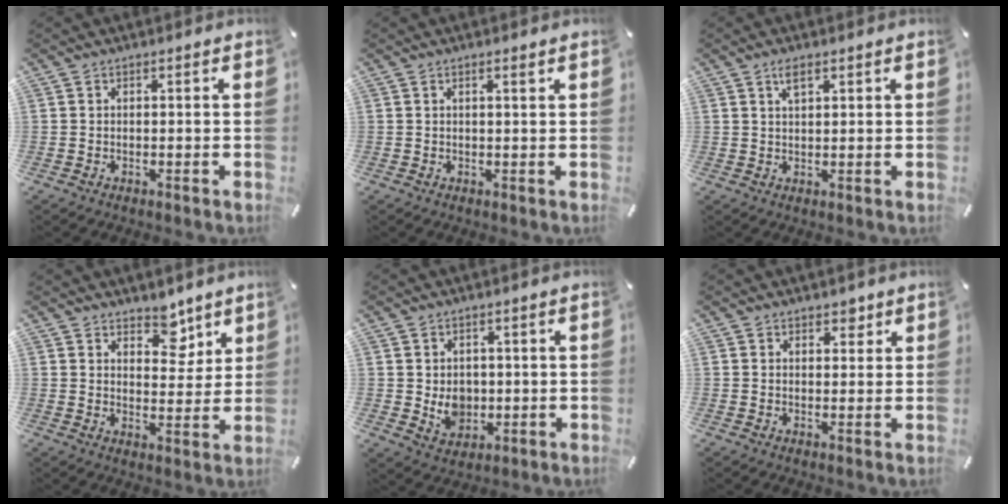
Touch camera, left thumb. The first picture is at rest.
{"total": 1.1, "force": [0.6, 0.0, 0.9], "torque": [-0.017, -0.001, 0.010]}
{"total": 2.7, "force": [1.6, 1.0, 1.9], "torque": [-0.041, 0.001, 0.029]}
{"total": 7.1, "force": [5.4, 4.3, 1.7], "torque": [-0.001, -0.041, 0.093]}
{"total": 5.8, "force": [0.2, 5.2, 2.5], "torque": [-0.025, -0.005, 0.003]}
{"total": 2.5, "force": [1.6, 1.8, 0.7], "torque": [0.008, -0.004, 0.022]}